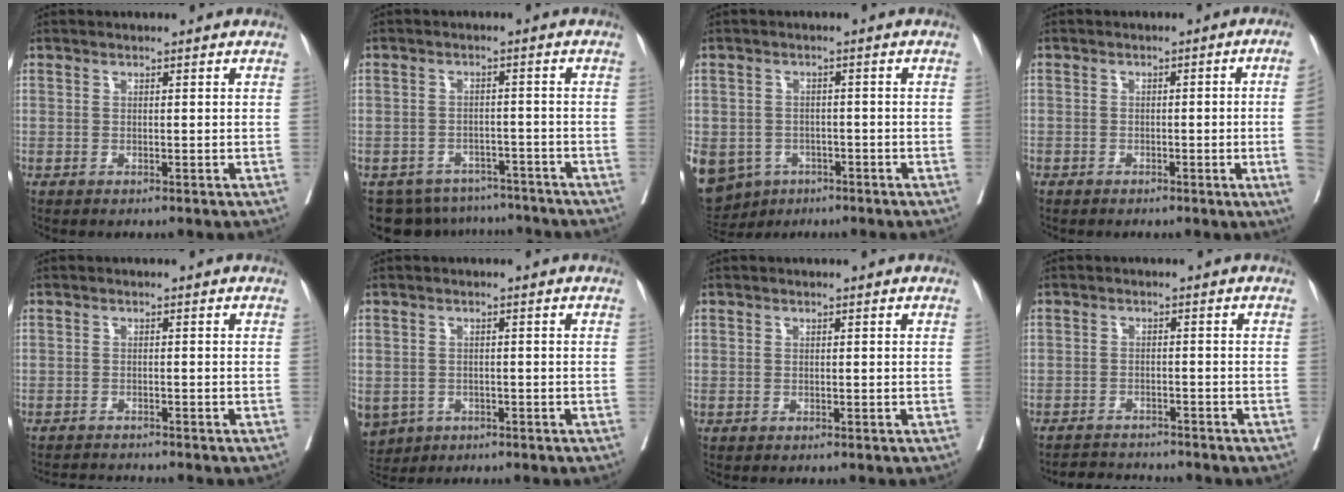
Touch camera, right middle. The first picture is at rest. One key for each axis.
{"total": 9.9, "fx": -8.9, "fy": 4.3, "fz": 0.7, "tx": -0.003, "ty": 0.013, "tz": -0.112}
{"total": 14.3, "fx": -7.0, "fy": 11.4, "fz": 5.0, "tx": -0.151, "ty": -0.004, "tz": -0.092}
{"total": 5.5, "fx": -1.2, "fy": -0.9, "fz": 5.3, "tx": -0.058, "ty": 0.000, "tz": -0.019}
{"total": 3.2, "fx": -3.1, "fy": -0.6, "fz": 0.1, "tx": 0.000, "ty": -0.016, "tz": -0.052}
{"total": 8.0, "fx": -3.7, "fy": 6.5, "fz": 2.8, "tx": -0.079, "ty": -0.001, "tz": -0.051}
{"total": 0.0}
{"total": 5.2, "fx": -5.1, "fy": 0.4, "fz": 0.7, "tx": -0.009, "ty": -0.008, "tz": -0.081}